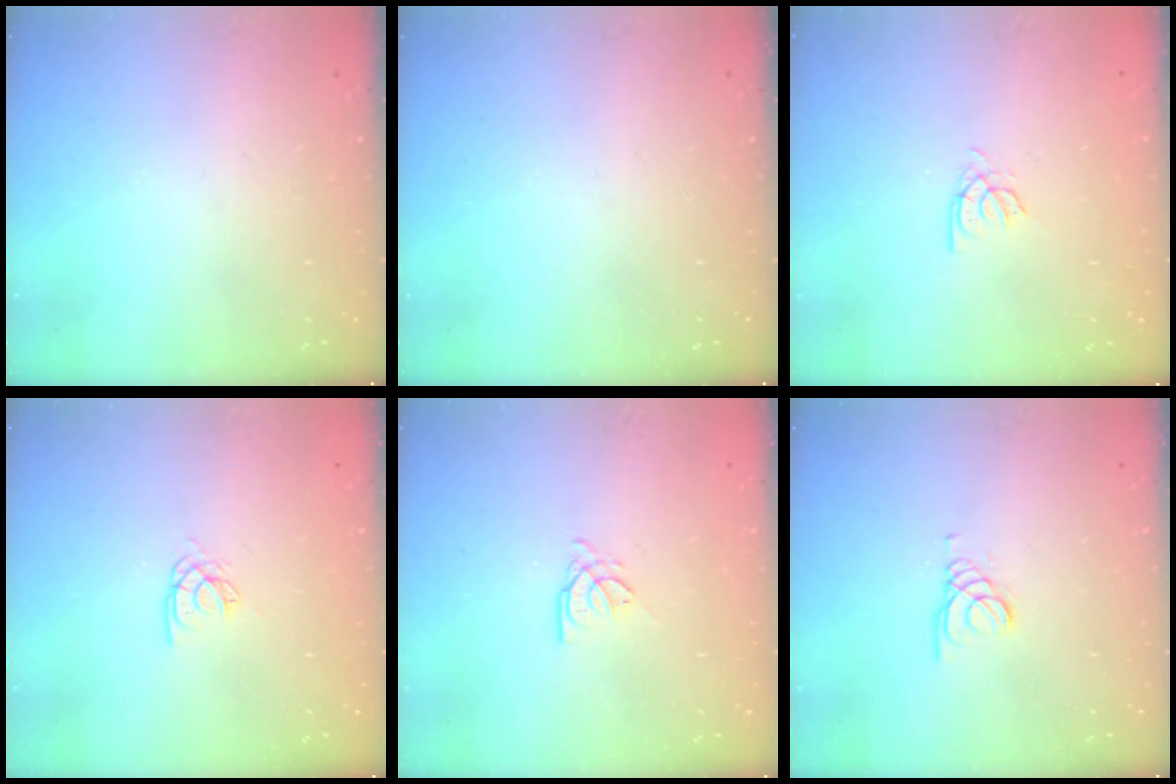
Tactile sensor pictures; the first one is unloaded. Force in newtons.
{"total": 0.0}
{"total": 2.7, "press": 2.7, "slide": 0.2}
{"total": 3.4, "press": 3.4, "slide": 0.2}
{"total": 0.9, "press": 0.8, "slide": 0.2}
{"total": 1.5, "press": 1.5, "slide": 0.1}